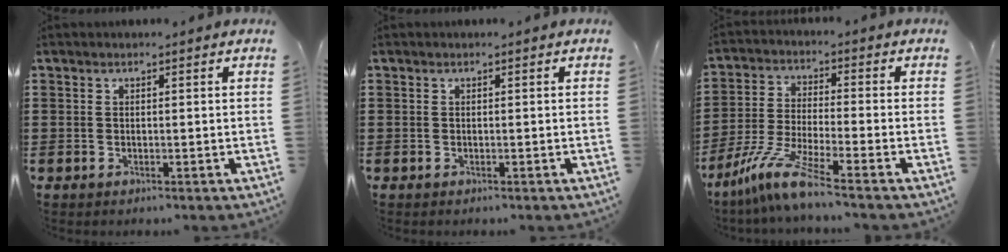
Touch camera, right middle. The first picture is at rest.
{"total": 0.0}
{"total": 8.3, "force": [-6.3, 0.1, 5.4], "torque": [-0.128, -0.017, -0.129]}